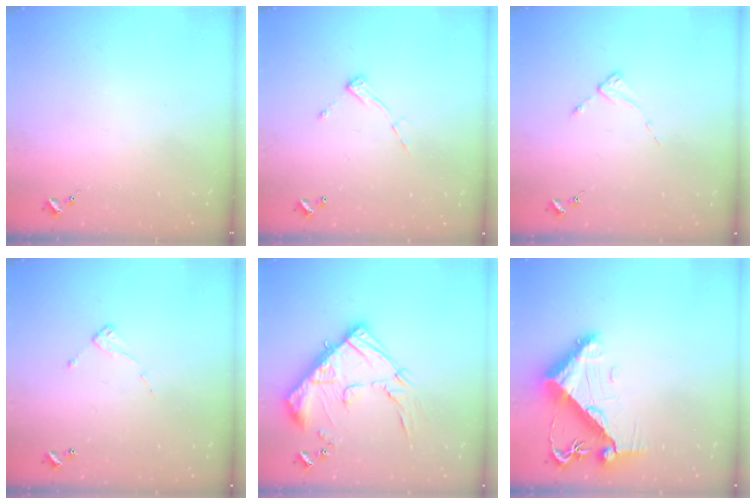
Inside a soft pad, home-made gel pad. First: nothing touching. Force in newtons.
{"total": 6.7, "press": 6.7, "slide": 0.3}
{"total": 1.9, "press": 1.8, "slide": 0.3}
{"total": 5.0, "press": 5.0, "slide": 0.4}
{"total": 19.3, "press": 19.2, "slide": 2.0}
{"total": 10.5, "press": 10.4, "slide": 1.3}